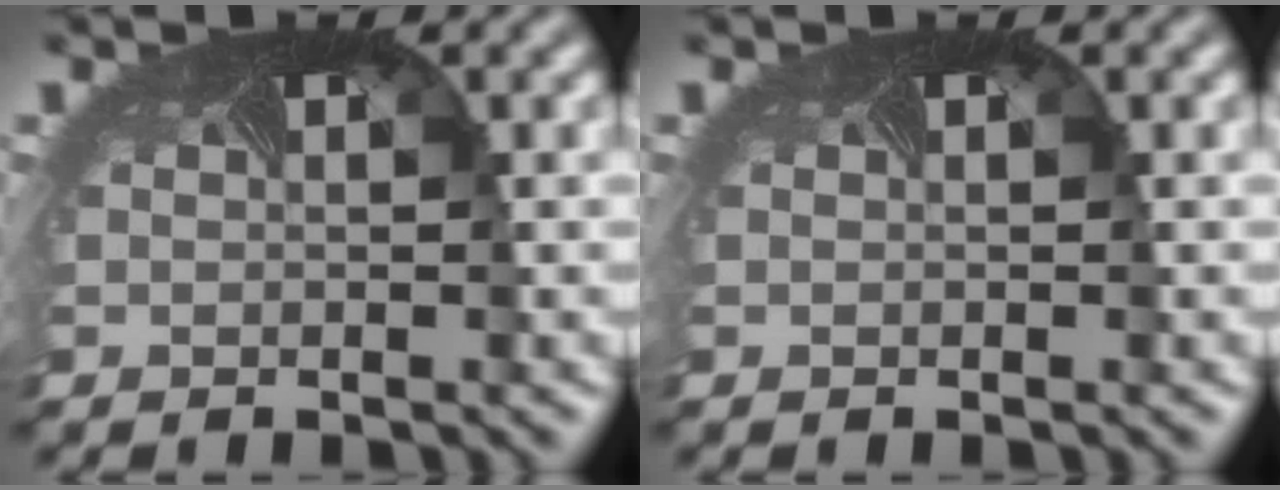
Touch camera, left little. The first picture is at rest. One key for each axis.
{"total": 0.0}